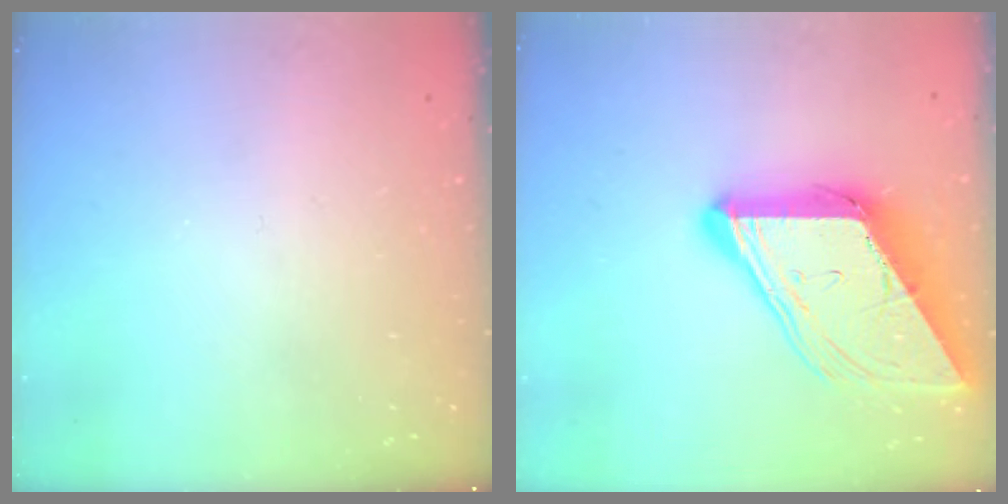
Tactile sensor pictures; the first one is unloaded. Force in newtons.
{"total": 18.6, "press": 18.5, "slide": 2.0}